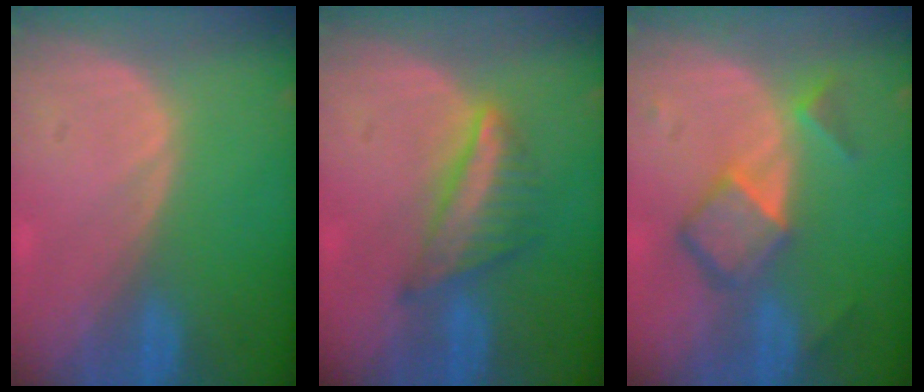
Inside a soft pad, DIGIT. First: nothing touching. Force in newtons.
{"total": 6.2, "press": 5.9, "slide": 2.0}
{"total": 6.8, "press": 5.8, "slide": 3.6}